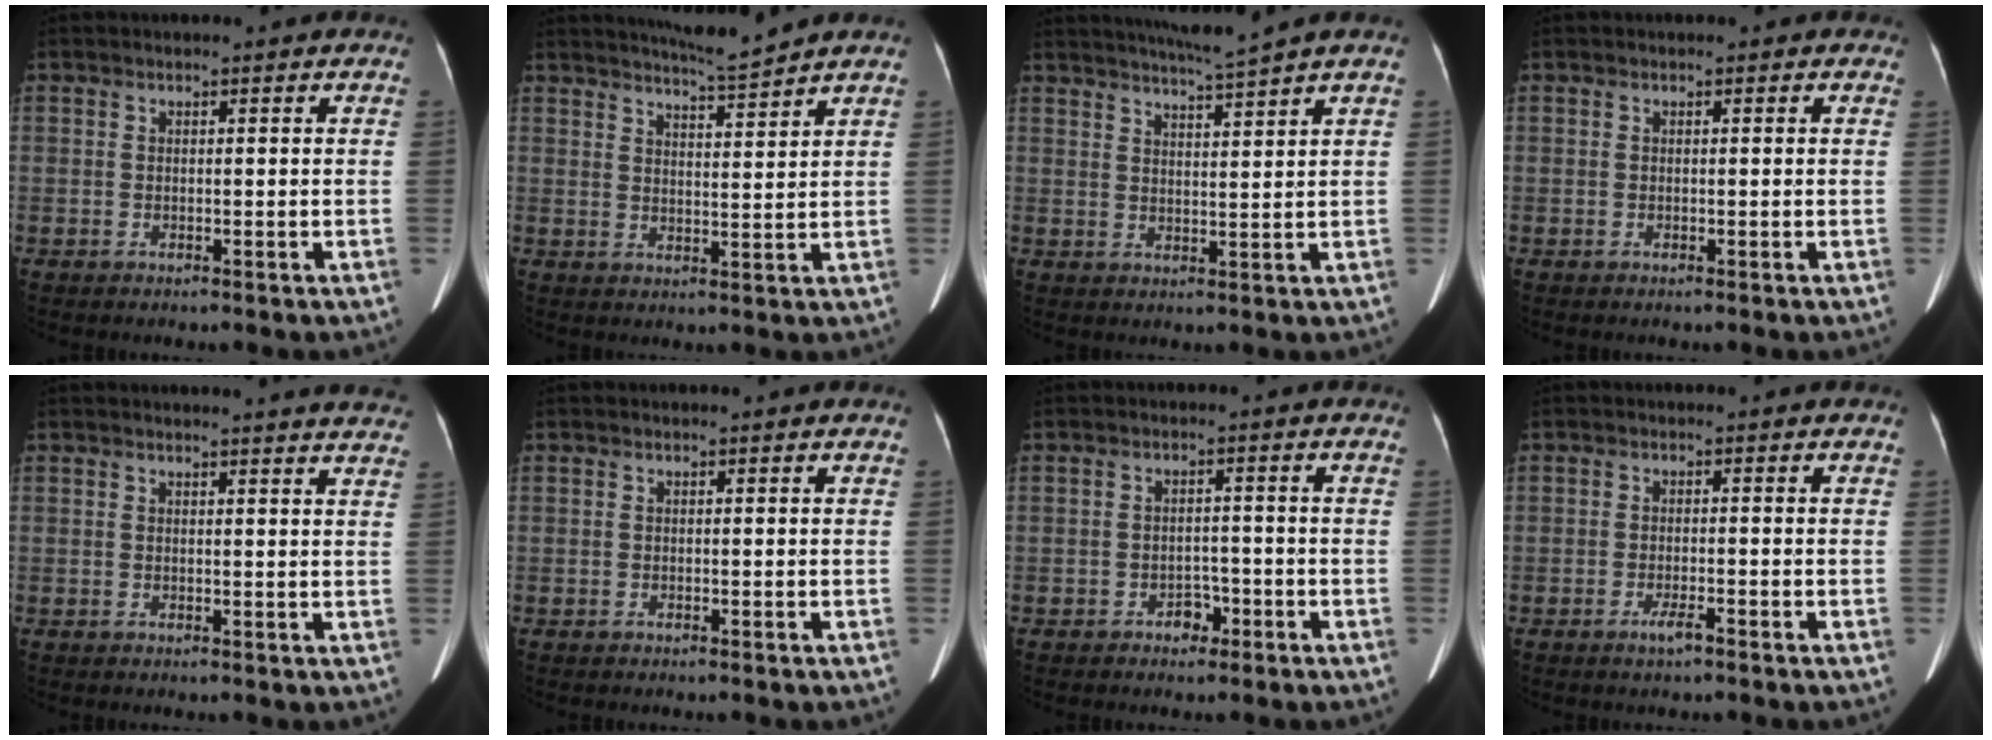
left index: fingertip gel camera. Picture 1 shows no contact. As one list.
[{"total": 6.1, "force": [5.8, -1.1, 1.8], "torque": [-0.038, -0.008, 0.094]}, {"total": 6.2, "force": [5.5, -1.7, 2.3], "torque": [-0.040, -0.005, 0.091]}, {"total": 0.0}, {"total": 11.8, "force": [11.4, 0.3, 3.1], "torque": [-0.027, -0.027, 0.107]}, {"total": 0.0}, {"total": 2.5, "force": [-1.5, 1.6, 1.1], "torque": [-0.013, 0.006, -0.020]}, {"total": 2.0, "force": [-1.4, 0.2, 1.5], "torque": [-0.030, -0.003, -0.024]}]